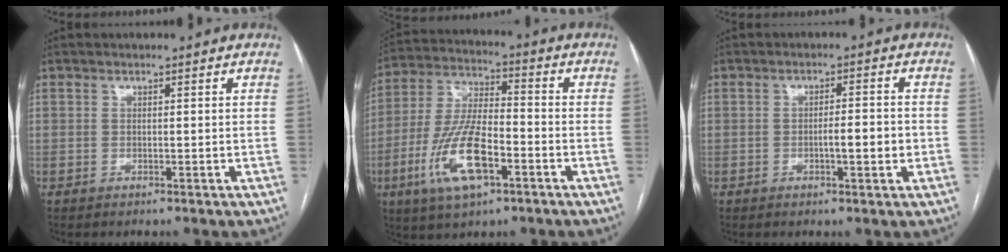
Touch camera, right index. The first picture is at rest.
{"total": 13.6, "force": [-5.4, 4.5, 11.7], "torque": [-0.247, -0.001, -0.097]}
{"total": 4.0, "force": [-0.9, 0.7, 3.9], "torque": [-0.060, 0.002, -0.011]}